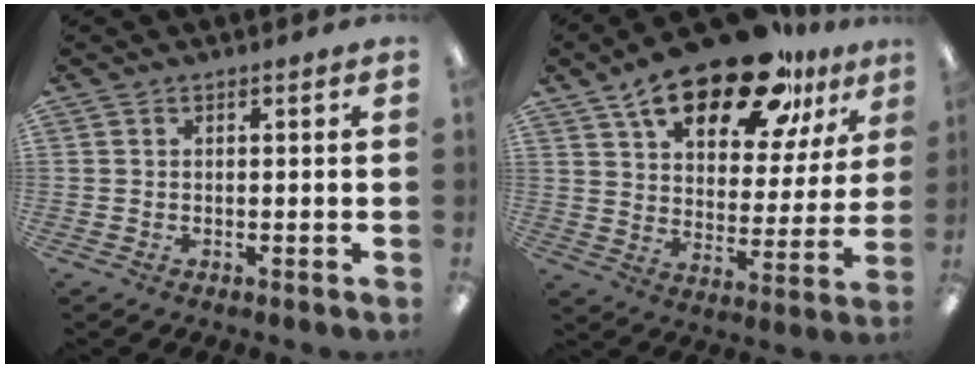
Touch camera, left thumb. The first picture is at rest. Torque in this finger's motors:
{"motor_torque": [0.26, 0.68, 1.34, -1.43, 0.19]}